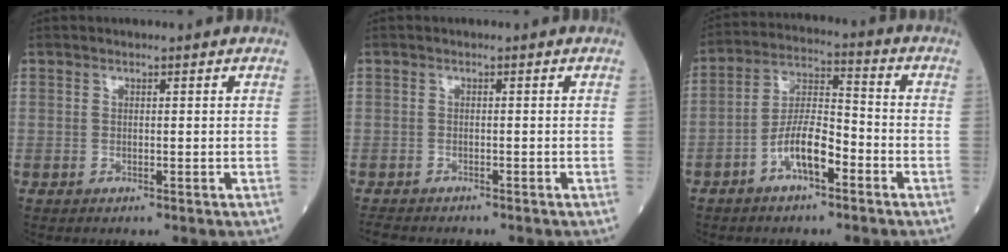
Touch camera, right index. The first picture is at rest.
{"total": 2.9, "force": [-2.7, 0.8, 0.7], "torque": [-0.013, -0.008, -0.043]}
{"total": 8.2, "force": [-4.0, 2.6, 6.7], "torque": [-0.132, 0.016, -0.074]}